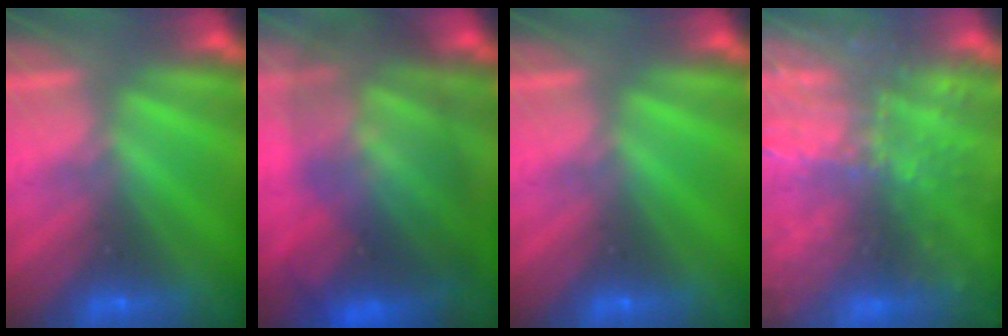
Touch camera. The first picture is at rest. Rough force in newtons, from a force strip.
{"total": 10.7}
{"total": 0.0}
{"total": 5.9}